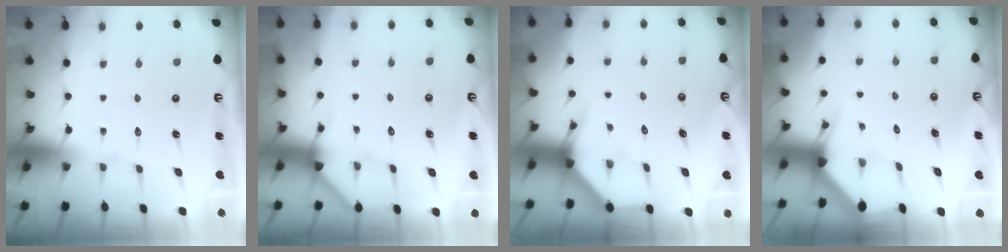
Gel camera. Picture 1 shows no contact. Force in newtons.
{"total": 4.6, "press": 4.6, "slide": 0.5}
{"total": 3.9, "press": 3.9, "slide": 0.2}
{"total": 3.0, "press": 3.0, "slide": 0.2}